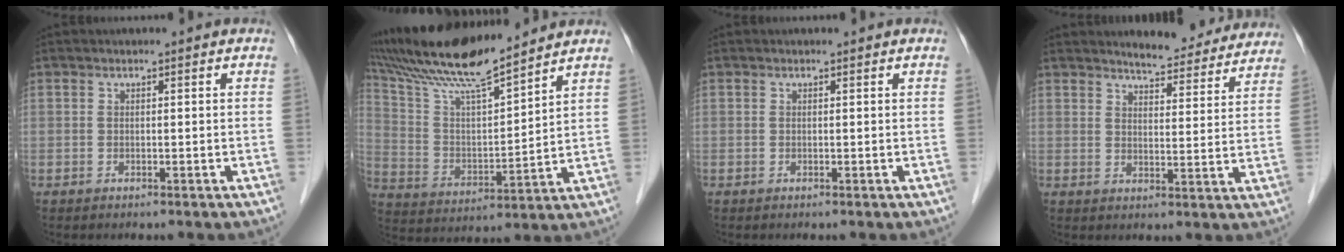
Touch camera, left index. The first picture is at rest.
{"total": 16.4, "force": [14.4, 0.6, 7.7], "torque": [-0.151, 0.010, 0.264]}
{"total": 0.0}
{"total": 11.5, "force": [10.8, 2.3, 3.1], "torque": [-0.026, -0.013, 0.125]}